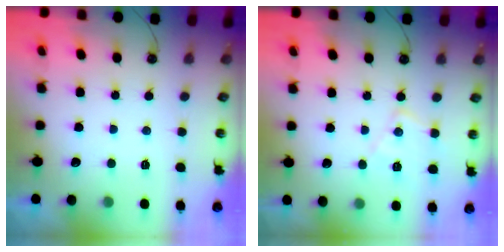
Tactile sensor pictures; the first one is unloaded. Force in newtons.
{"total": 8.6, "press": 8.6, "slide": 0.6}